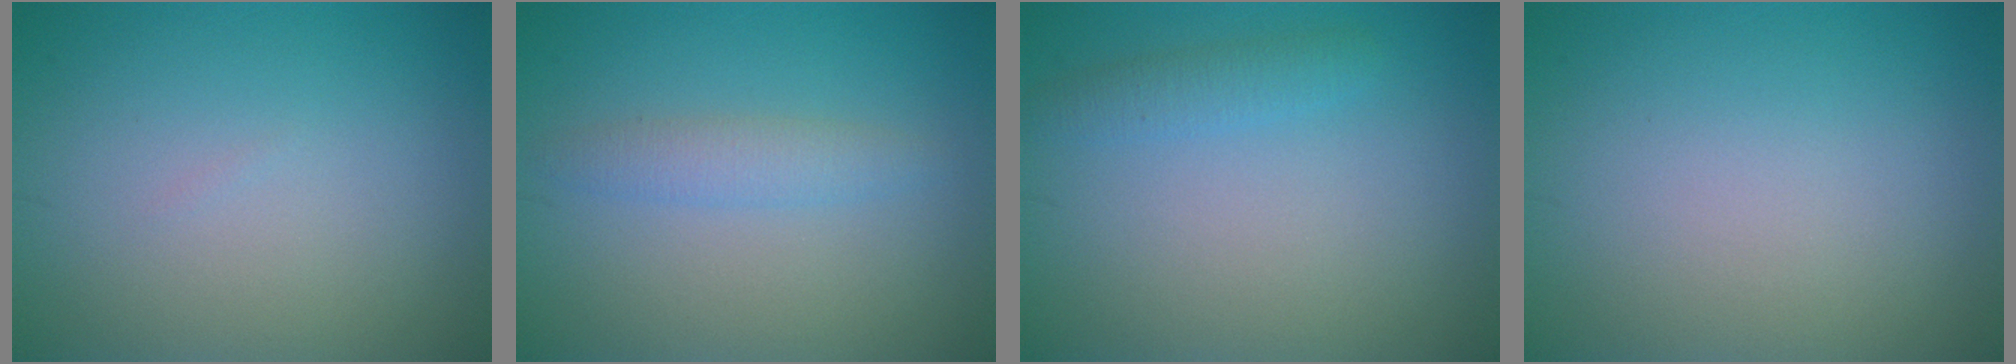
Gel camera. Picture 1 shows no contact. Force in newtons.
{"total": 1.9, "press": 1.9, "slide": 0.0}
{"total": 1.6, "press": 1.6, "slide": 0.0}
{"total": 0.0}